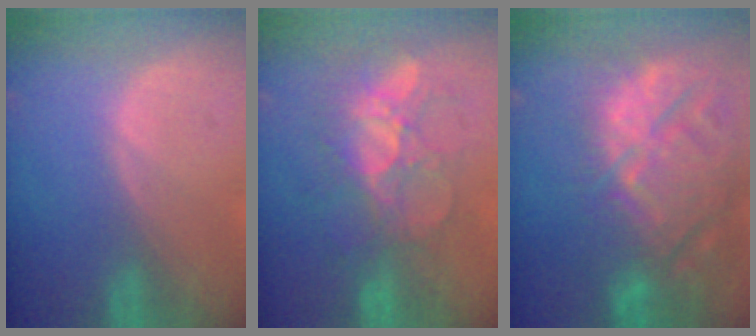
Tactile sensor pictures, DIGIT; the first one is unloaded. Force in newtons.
{"total": 9.6, "press": 8.4, "slide": 4.5}
{"total": 15.3, "press": 13.1, "slide": 7.9}